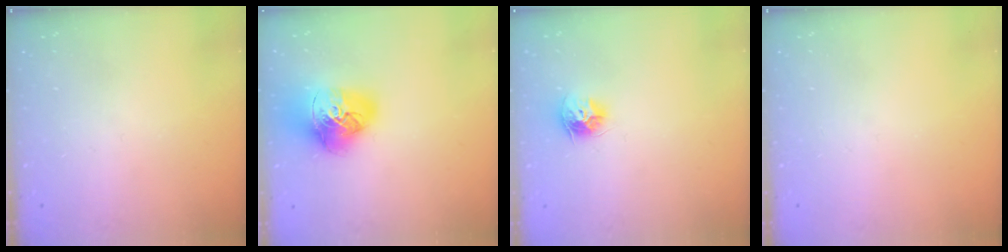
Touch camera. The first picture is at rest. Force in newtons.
{"total": 17.3, "press": 17.2, "slide": 2.0}
{"total": 9.5, "press": 9.5, "slide": 0.3}
{"total": 0.0}